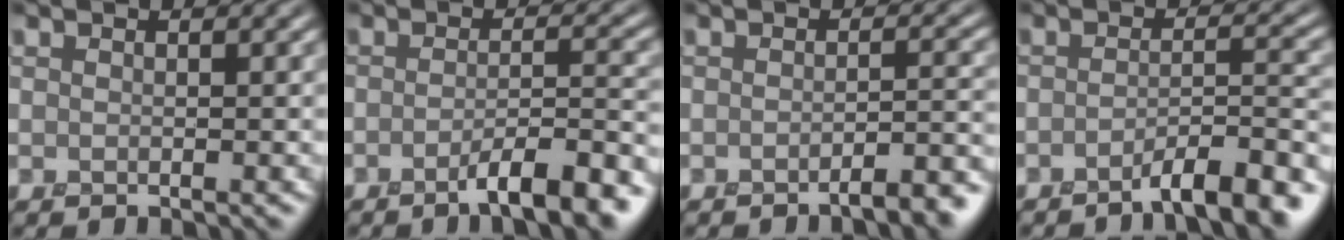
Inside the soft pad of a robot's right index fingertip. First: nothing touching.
{"total": 6.2, "force": [-4.0, 1.1, 4.5], "torque": [-0.063, 0.003, -0.061]}
{"total": 3.6, "force": [-2.9, 0.5, 2.1], "torque": [-0.028, 0.000, -0.038]}
{"total": 5.7, "force": [-4.2, 0.9, 3.8], "torque": [-0.052, 0.006, -0.064]}